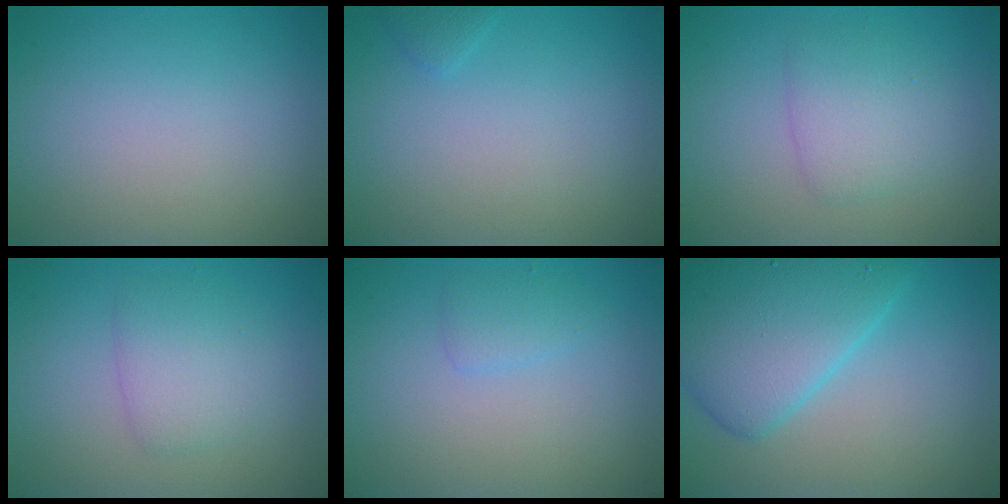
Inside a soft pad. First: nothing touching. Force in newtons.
{"total": 0.7, "press": 0.7, "slide": 0.1}
{"total": 2.9, "press": 2.9, "slide": 0.1}
{"total": 2.9, "press": 2.9, "slide": 0.1}
{"total": 1.2, "press": 1.2, "slide": 0.1}
{"total": 7.2, "press": 7.2, "slide": 0.2}